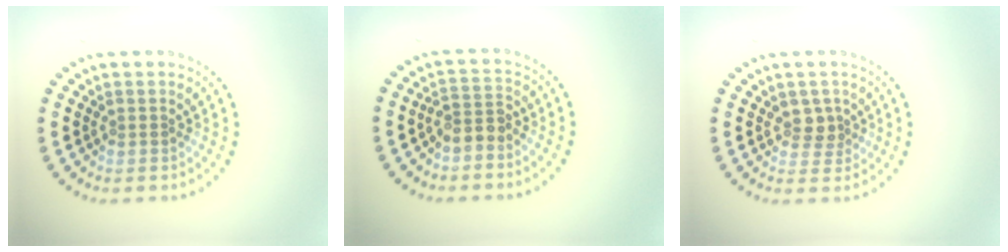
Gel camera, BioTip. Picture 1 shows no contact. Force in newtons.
{"total": 2.0, "press": 1.7, "slide": 1.1}
{"total": 1.8, "press": 1.5, "slide": 1.1}